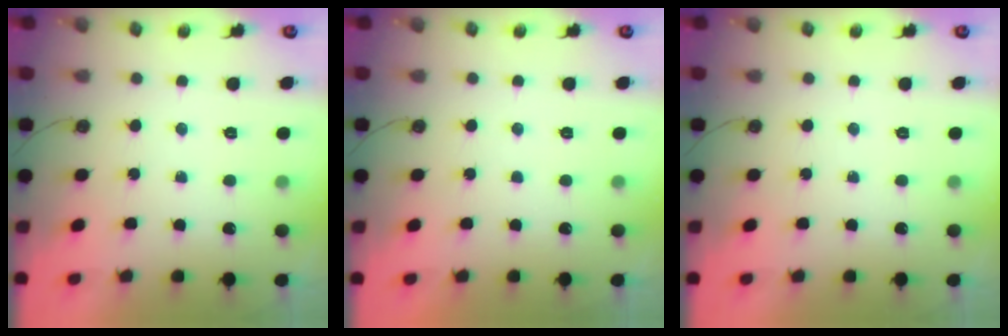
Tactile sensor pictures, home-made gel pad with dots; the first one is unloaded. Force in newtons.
{"total": 0.0}
{"total": 0.0}